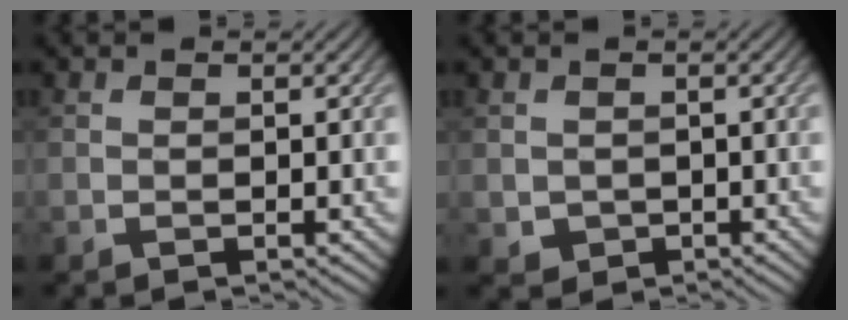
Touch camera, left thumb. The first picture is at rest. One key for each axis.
{"total": 1.6, "fx": -0.1, "fy": 1.5, "fz": 0.3, "tx": -0.015, "ty": -0.011, "tz": -0.001}